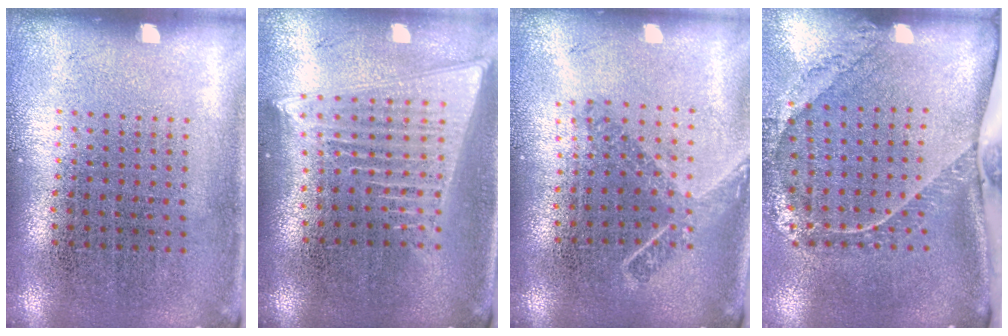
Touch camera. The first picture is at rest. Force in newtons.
{"total": 2.0, "press": 1.8, "slide": 0.9}
{"total": 1.7, "press": 1.3, "slide": 1.1}
{"total": 2.4, "press": 1.7, "slide": 1.8}